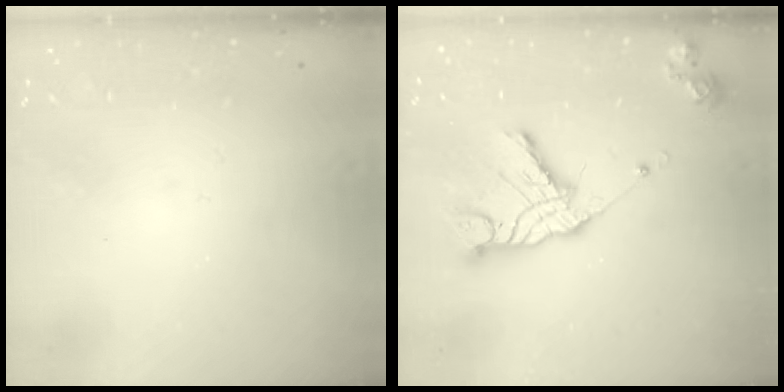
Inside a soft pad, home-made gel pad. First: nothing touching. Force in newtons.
{"total": 14.7, "press": 14.7, "slide": 1.2}